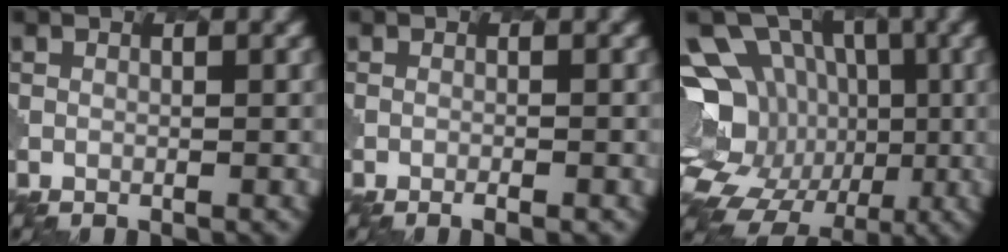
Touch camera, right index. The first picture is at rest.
{"total": 1.5, "force": [-0.8, 0.5, 1.1], "torque": [-0.001, 0.006, -0.012]}
{"total": 15.4, "force": [-1.4, 13.4, 7.4], "torque": [-0.152, 0.015, -0.029]}